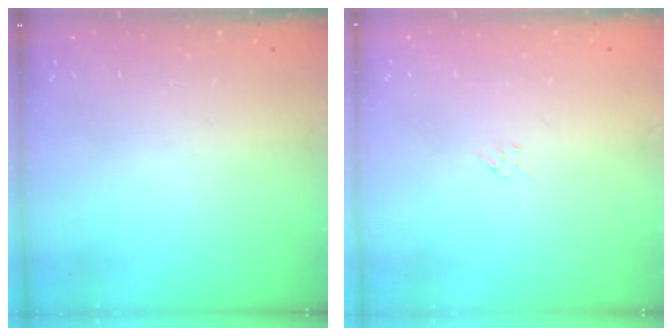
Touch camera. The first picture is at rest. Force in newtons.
{"total": 2.3, "press": 2.2, "slide": 0.6}